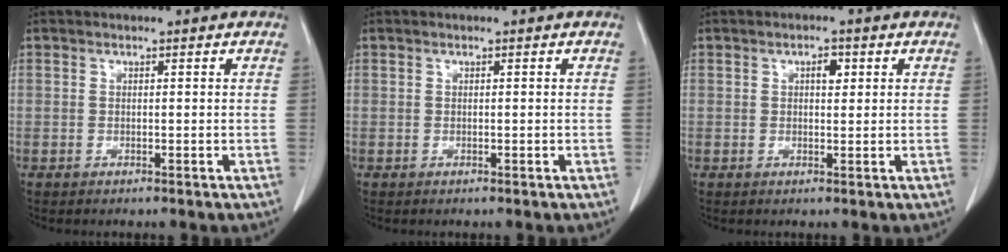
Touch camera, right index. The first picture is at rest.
{"total": 0.0}
{"total": 2.0, "force": [0.7, 0.9, 1.6], "torque": [-0.026, 0.001, 0.009]}